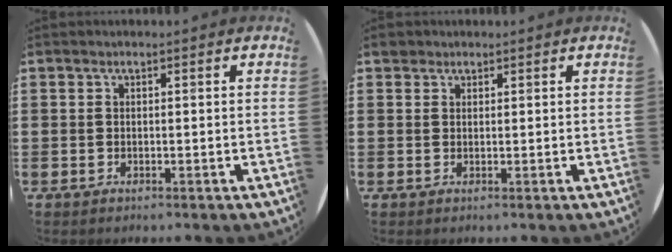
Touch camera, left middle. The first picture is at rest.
{"total": 1.2, "force": [1.1, 0.6, 0.1], "torque": [0.005, 0.000, 0.018]}